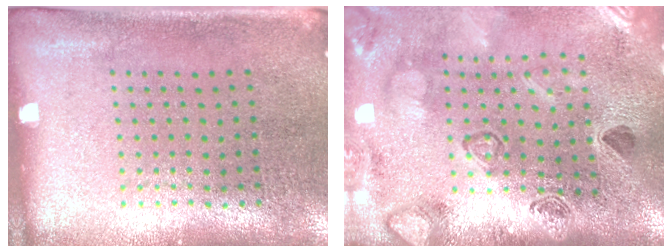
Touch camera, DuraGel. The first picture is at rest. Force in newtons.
{"total": 2.7, "press": 2.5, "slide": 1.0}